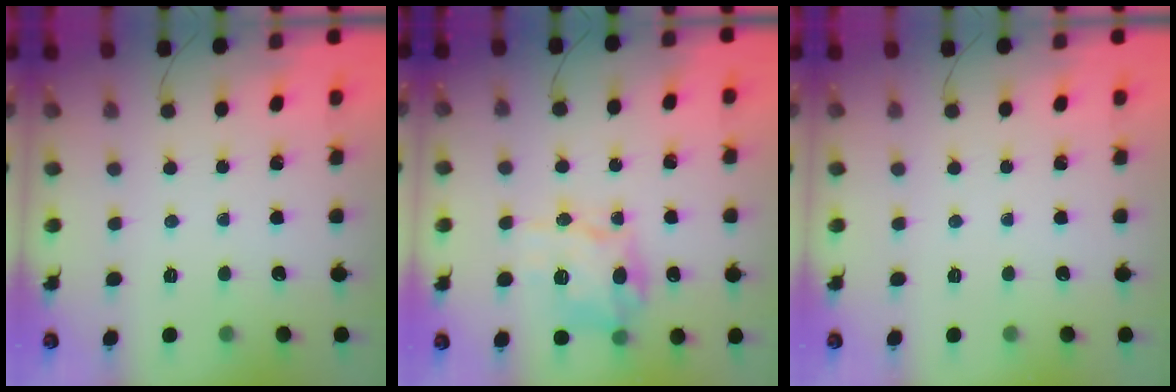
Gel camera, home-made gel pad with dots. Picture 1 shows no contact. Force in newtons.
{"total": 11.4, "press": 11.4, "slide": 0.5}
{"total": 0.0}